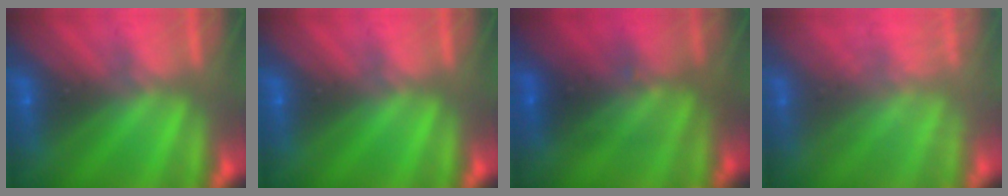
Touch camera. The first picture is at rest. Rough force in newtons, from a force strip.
{"total": 0.0}
{"total": 2.3}
{"total": 2.1}